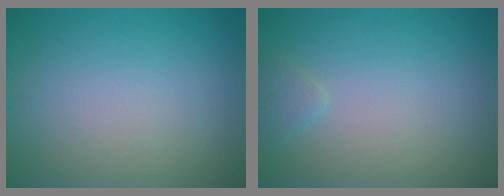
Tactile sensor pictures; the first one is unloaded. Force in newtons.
{"total": 1.0, "press": 1.0, "slide": 0.1}